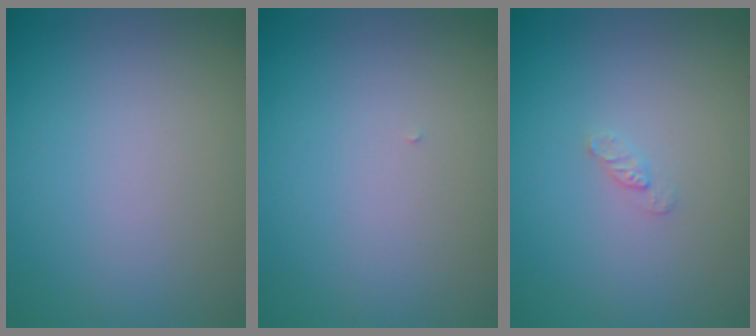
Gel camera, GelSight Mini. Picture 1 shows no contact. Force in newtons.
{"total": 0.0}
{"total": 0.9, "press": 0.8, "slide": 0.2}